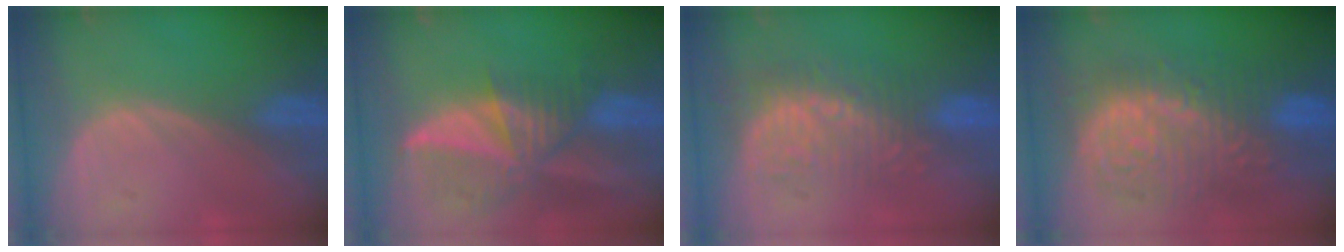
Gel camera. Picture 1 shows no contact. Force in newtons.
{"total": 9.5, "press": 8.3, "slide": 4.6}
{"total": 9.8, "press": 8.7, "slide": 4.5}
{"total": 13.4, "press": 13.4, "slide": 1.3}